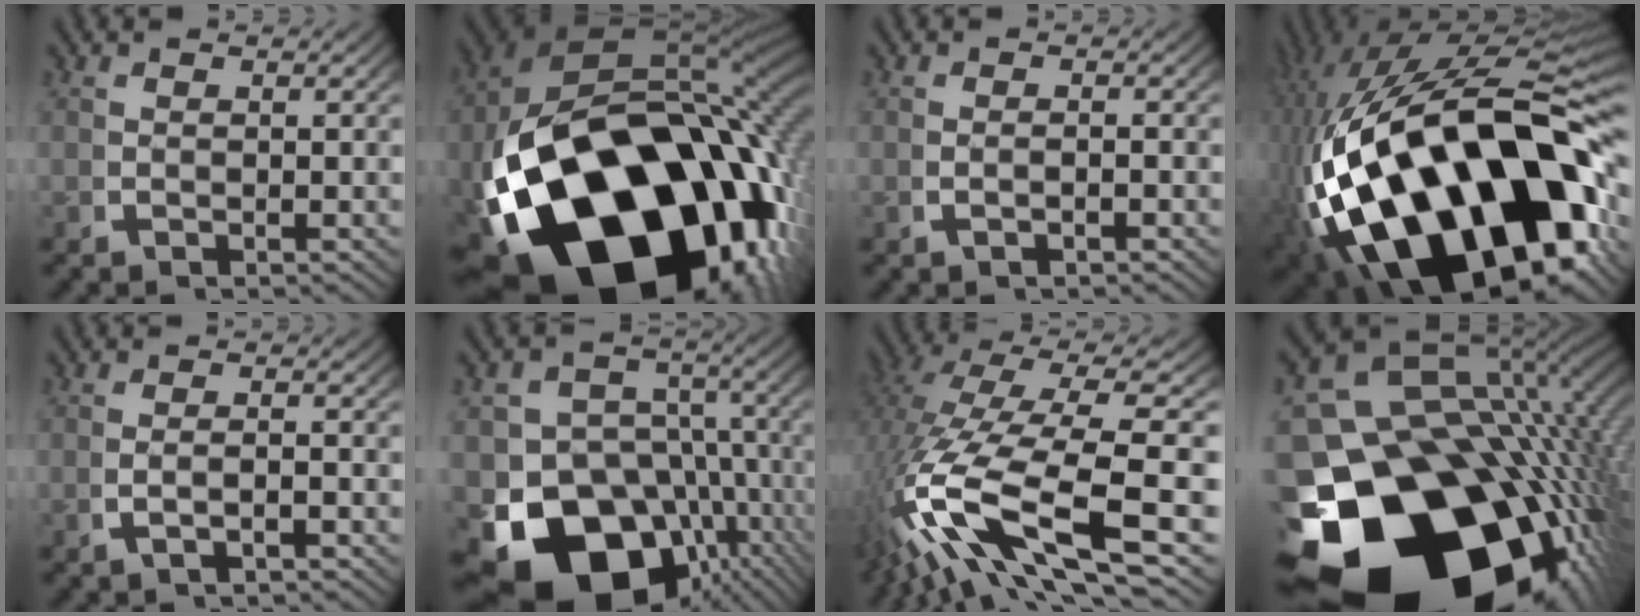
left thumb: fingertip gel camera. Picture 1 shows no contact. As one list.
[{"total": 37.8, "force": [-7.1, 23.1, 29.1], "torque": [-0.535, -0.131, -0.054]}, {"total": 1.0, "force": [-0.6, 0.3, 0.8], "torque": [-0.019, -0.001, -0.008]}, {"total": 34.5, "force": [-6.3, 19.7, 27.5], "torque": [-0.521, -0.113, -0.033]}, {"total": 1.7, "force": [-0.8, 0.3, 1.4], "torque": [-0.035, 0.002, -0.012]}, {"total": 20.5, "force": [-7.6, 15.5, 11.1], "torque": [-0.205, -0.090, -0.100]}, {"total": 13.1, "force": [-0.9, 6.3, 11.5], "torque": [-0.269, -0.036, 0.007]}, {"total": 36.8, "force": [-10.2, 23.3, 26.6], "torque": [-0.469, -0.122, -0.111]}]